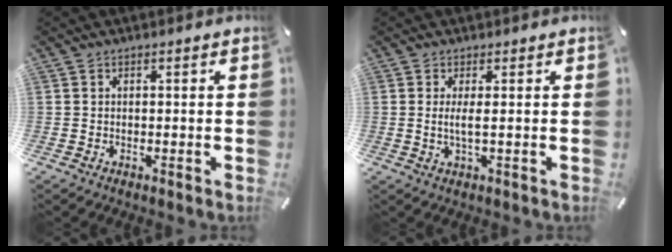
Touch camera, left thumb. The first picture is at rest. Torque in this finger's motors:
{"motor_torque": [-0.08, -0.12, 0.23, 0.24, 0.08]}